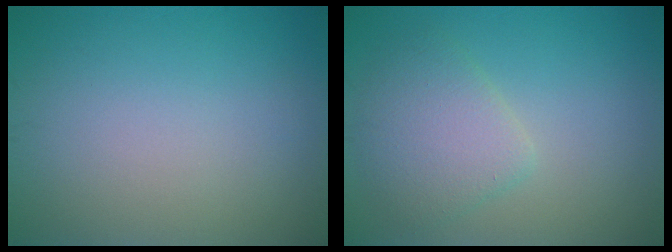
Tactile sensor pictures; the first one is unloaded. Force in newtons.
{"total": 3.7, "press": 3.7, "slide": 0.2}